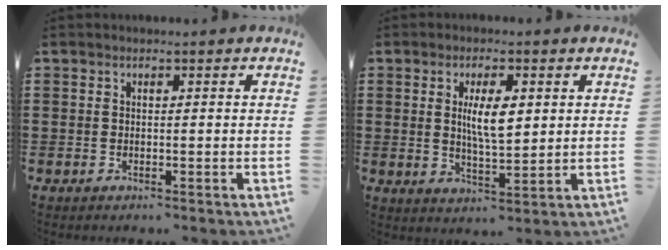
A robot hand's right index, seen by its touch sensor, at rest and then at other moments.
{"total": 6.3, "force": [1.4, 2.0, 5.8], "torque": [-0.108, 0.003, 0.021]}